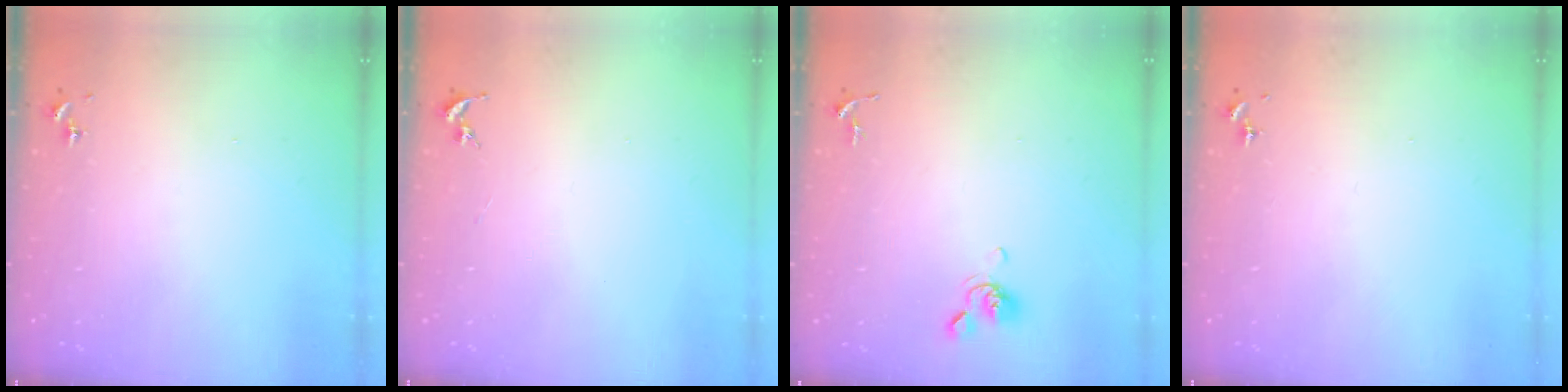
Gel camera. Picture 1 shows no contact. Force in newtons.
{"total": 0.0}
{"total": 6.2, "press": 6.0, "slide": 1.5}
{"total": 0.0}